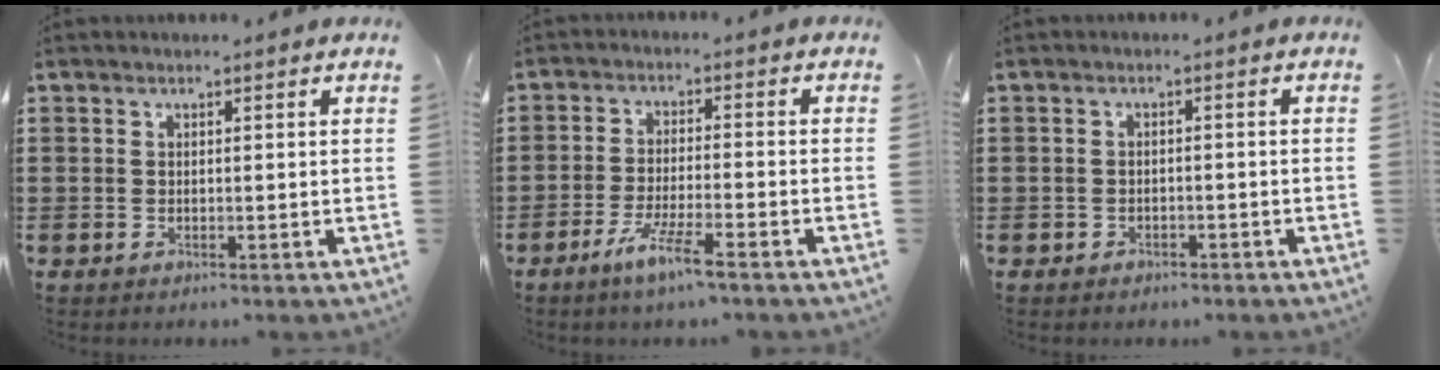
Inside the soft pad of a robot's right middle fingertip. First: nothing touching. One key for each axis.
{"total": 5.5, "fx": -3.9, "fy": 0.1, "fz": 3.8, "tx": -0.082, "ty": -0.011, "tz": -0.073}
{"total": 1.1, "fx": -1.0, "fy": 0.6, "fz": 0.0, "tx": -0.004, "ty": 0.002, "tz": -0.023}